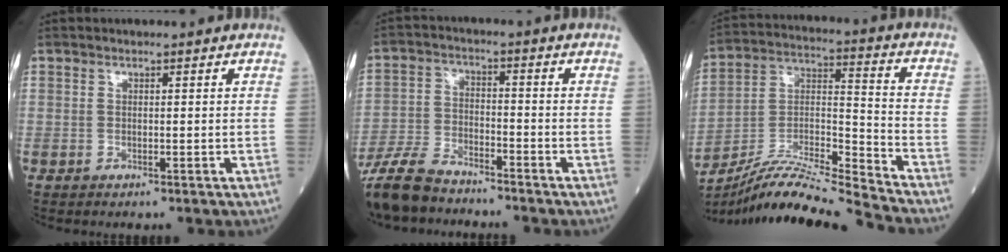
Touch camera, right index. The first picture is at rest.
{"total": 10.3, "force": [-9.1, 2.6, 4.1], "torque": [-0.083, -0.022, -0.174]}
{"total": 16.4, "force": [-15.4, -1.9, 5.2], "torque": [-0.090, 0.017, -0.280]}